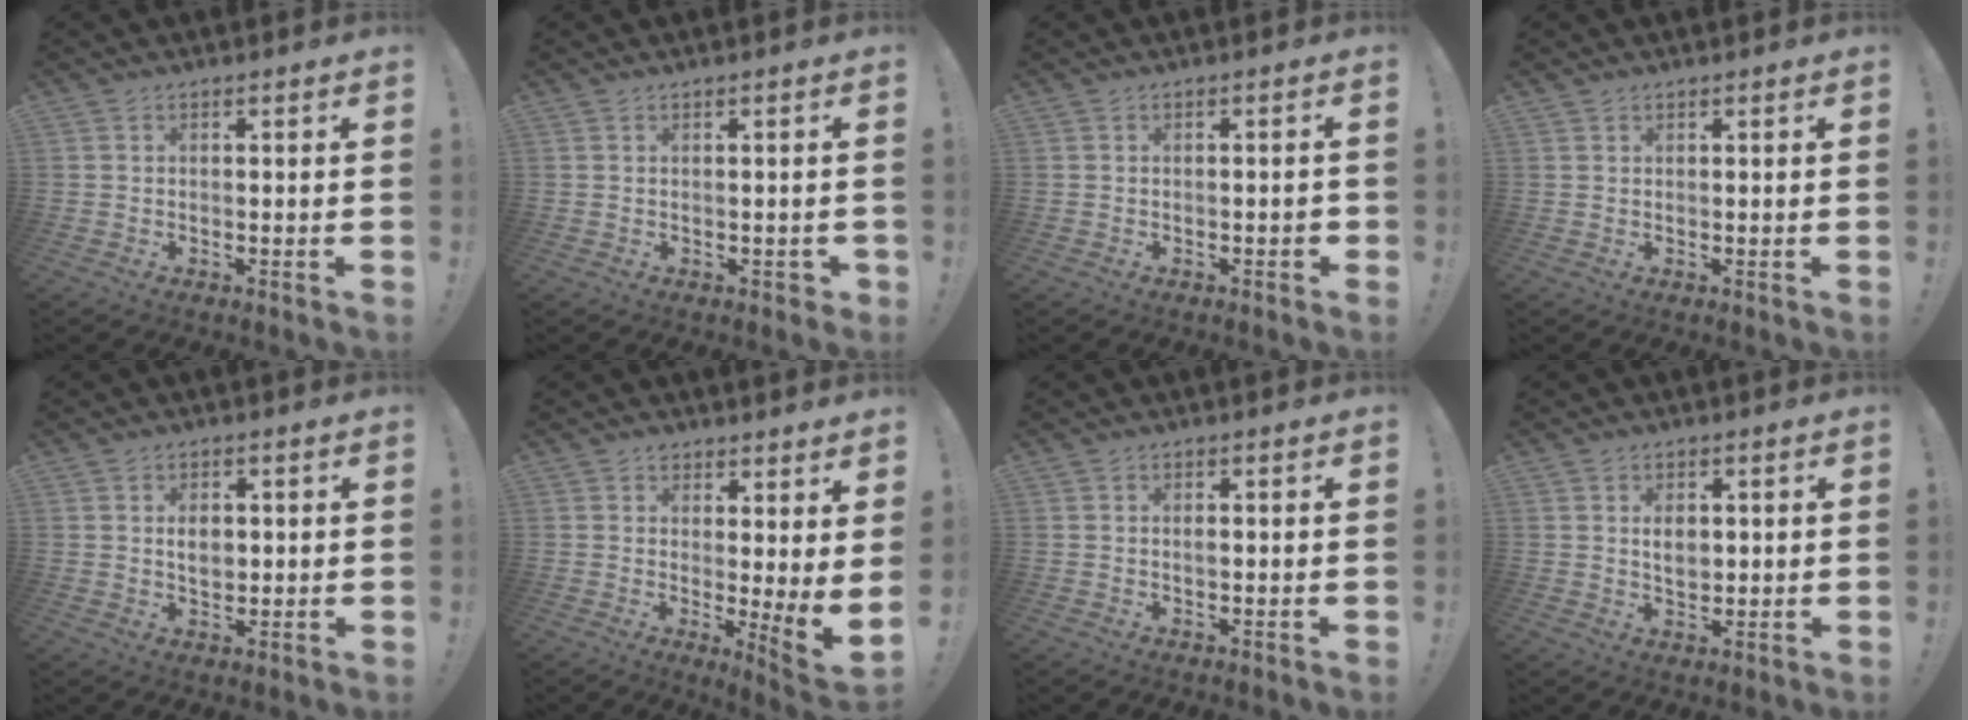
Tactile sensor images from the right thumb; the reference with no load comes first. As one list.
[{"total": 1.5, "force": [-0.2, 1.0, 1.1], "torque": [-0.014, 0.004, -0.003]}, {"total": 1.5, "force": [-0.7, 0.6, 1.2], "torque": [-0.019, 0.006, -0.011]}, {"total": 0.7, "force": [0.6, 0.2, 0.2], "torque": [0.005, -0.004, 0.010]}, {"total": 4.3, "force": [0.4, 3.1, 3.0], "torque": [-0.037, -0.001, 0.002]}, {"total": 4.6, "force": [1.3, 0.0, 4.4], "torque": [-0.051, -0.033, 0.022]}, {"total": 0.7, "force": [-0.3, 0.1, 0.7], "torque": [-0.011, 0.001, -0.006]}, {"total": 4.5, "force": [0.8, 3.1, 3.1], "torque": [-0.041, 0.000, 0.010]}]